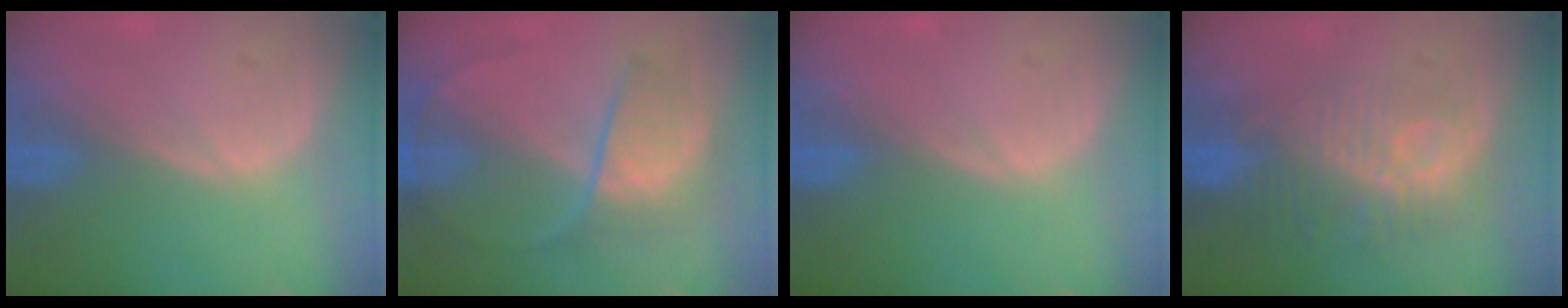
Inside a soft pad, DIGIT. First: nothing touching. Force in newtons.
{"total": 6.7, "press": 6.5, "slide": 1.7}
{"total": 0.0}
{"total": 9.7, "press": 8.7, "slide": 4.2}